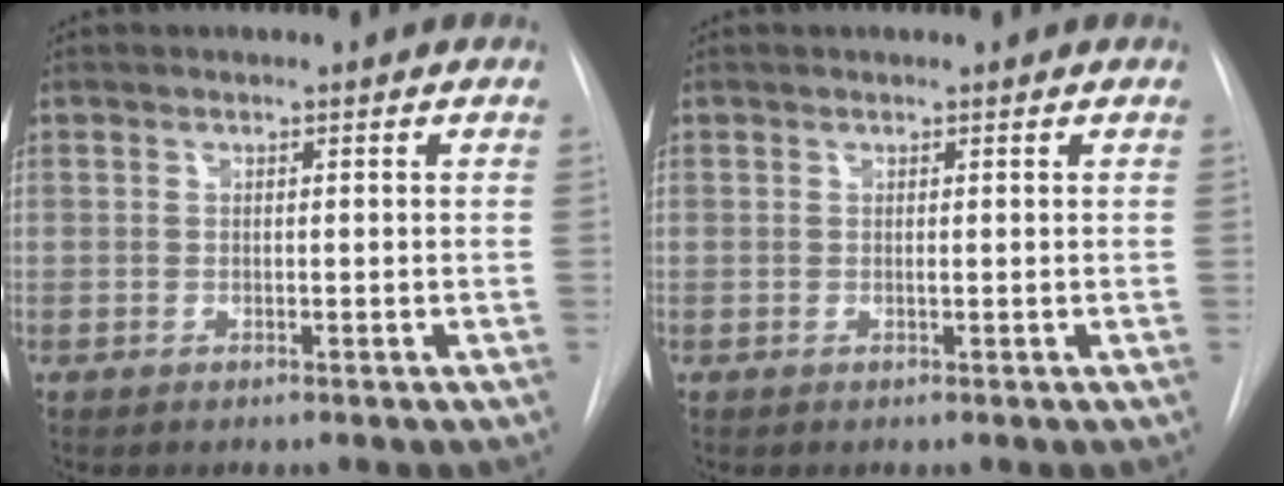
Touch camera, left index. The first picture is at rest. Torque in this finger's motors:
{"motor_torque": [0.21, -0.31, -0.02, 0.00]}